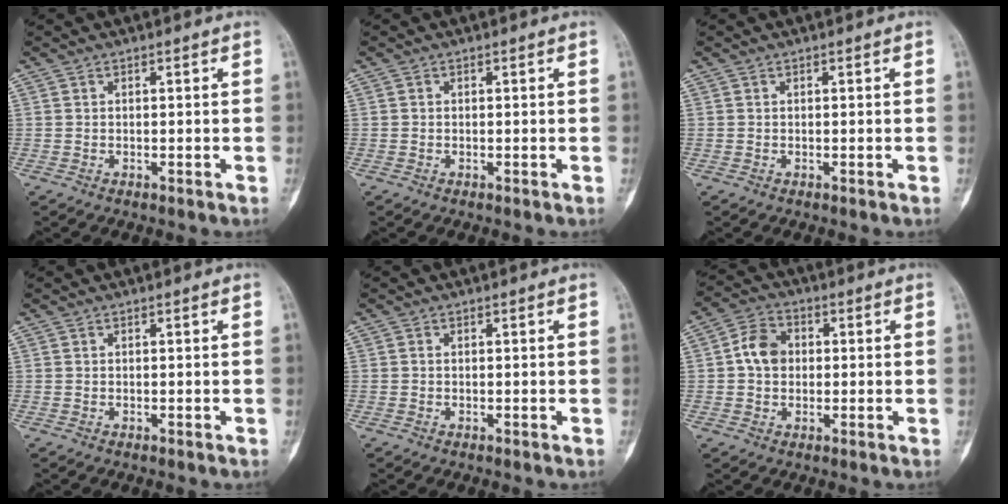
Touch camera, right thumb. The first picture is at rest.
{"total": 0.0}
{"total": 0.0}
{"total": 0.0}
{"total": 0.0}
{"total": 6.7, "force": [0.4, 5.3, 4.0], "torque": [-0.058, 0.015, 0.000]}